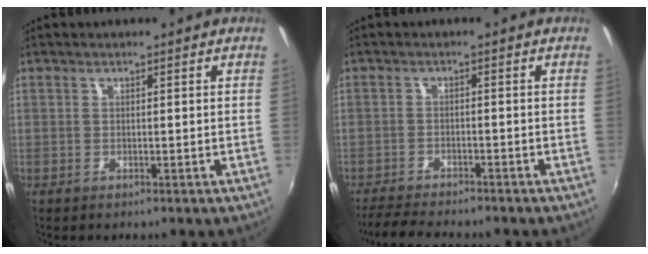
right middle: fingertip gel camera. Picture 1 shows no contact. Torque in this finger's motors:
{"motor_torque": [0.08, -0.09, 0.03, 0.04]}